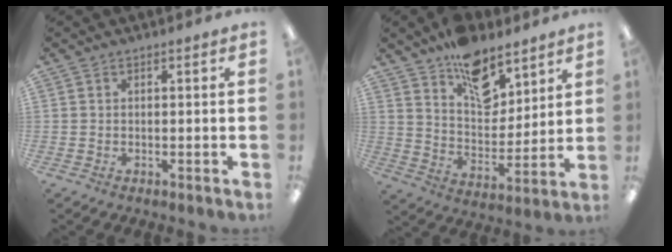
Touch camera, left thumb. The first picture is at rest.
{"total": 13.6, "force": [9.7, 7.4, 6.1], "torque": [-0.079, -0.063, 0.175]}